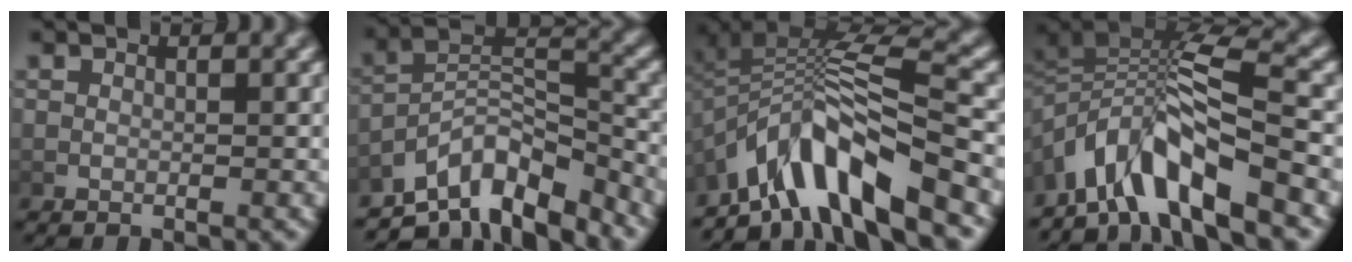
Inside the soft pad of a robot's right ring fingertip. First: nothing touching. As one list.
[{"total": 9.6, "force": [-5.4, 5.0, 6.1], "torque": [-0.085, -0.014, -0.085]}, {"total": 9.0, "force": [-3.7, 3.9, 7.2], "torque": [-0.125, 0.001, -0.054]}, {"total": 8.2, "force": [-2.2, 4.8, 6.3], "torque": [-0.125, -0.006, -0.034]}]